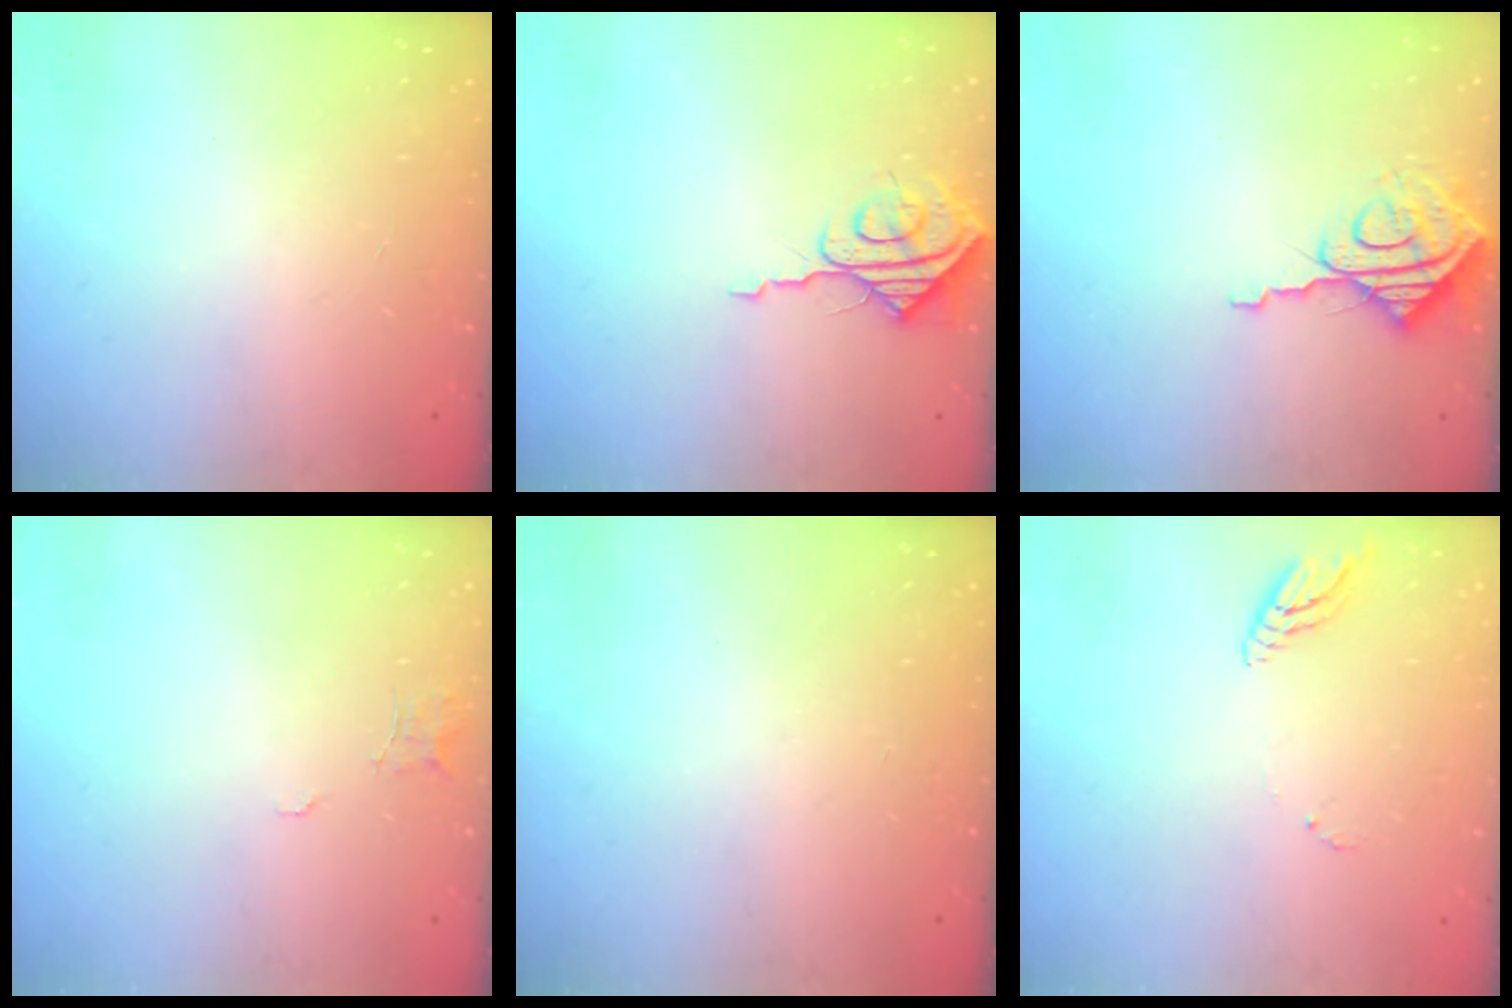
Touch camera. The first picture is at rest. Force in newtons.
{"total": 8.5, "press": 8.5, "slide": 0.5}
{"total": 8.8, "press": 8.8, "slide": 0.7}
{"total": 4.5, "press": 4.5, "slide": 0.3}
{"total": 0.0}
{"total": 7.2, "press": 7.2, "slide": 0.6}